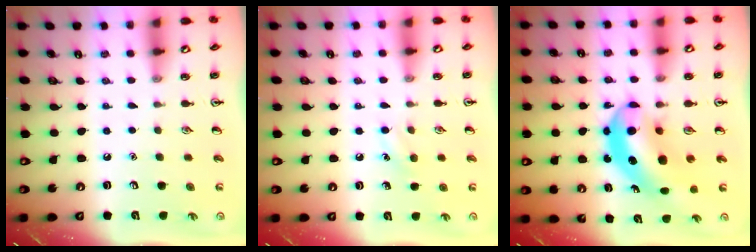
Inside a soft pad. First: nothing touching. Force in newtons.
{"total": 6.0, "press": 5.7, "slide": 1.7}
{"total": 9.9, "press": 9.4, "slide": 3.1}